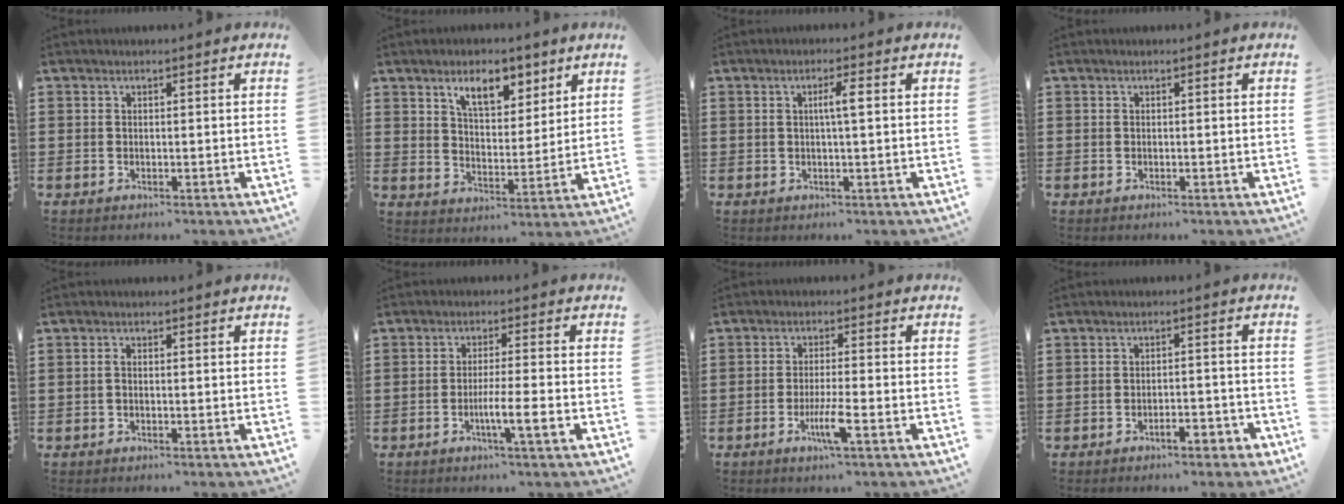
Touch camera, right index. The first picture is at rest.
{"total": 7.4, "force": [4.9, 3.4, 4.4], "torque": [-0.079, -0.002, 0.083]}
{"total": 2.7, "force": [0.3, 0.1, 2.7], "torque": [-0.051, 0.000, 0.002]}
{"total": 0.0}
{"total": 0.9, "force": [-0.2, 0.2, 0.8], "torque": [-0.018, -0.002, -0.004]}
{"total": 5.3, "force": [-2.0, 0.1, 4.9], "torque": [-0.080, -0.008, -0.033]}
{"total": 4.8, "force": [-2.3, 0.1, 4.2], "torque": [-0.084, -0.016, -0.042]}
{"total": 3.1, "force": [-2.4, 1.1, 1.7], "torque": [-0.031, 0.008, -0.047]}